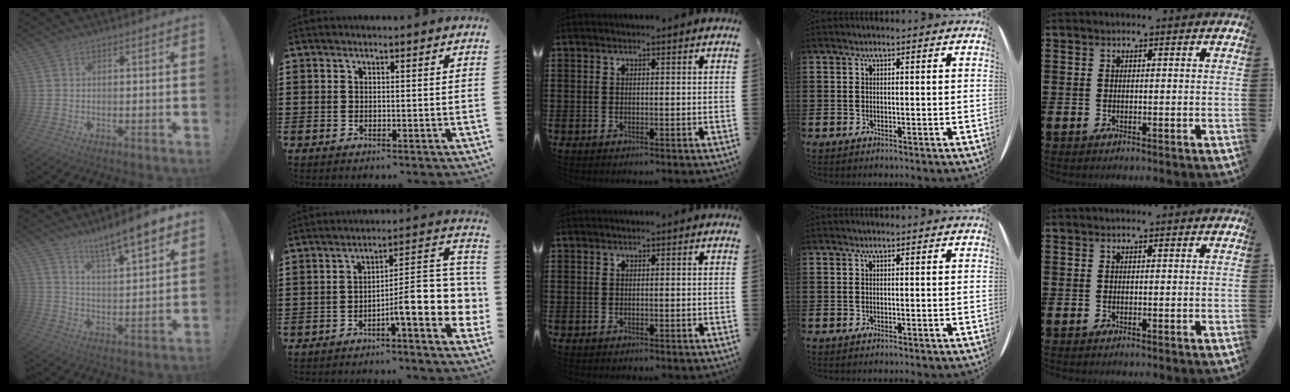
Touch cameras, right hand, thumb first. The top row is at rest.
{"thumb": {"total": 11.4, "force": [9.2, 1.2, 6.5], "torque": [-0.111, -0.064, 0.154]}, "index": {"total": 10.7, "force": [-2.5, 2.2, 10.1], "torque": [-0.147, -0.034, -0.053]}}